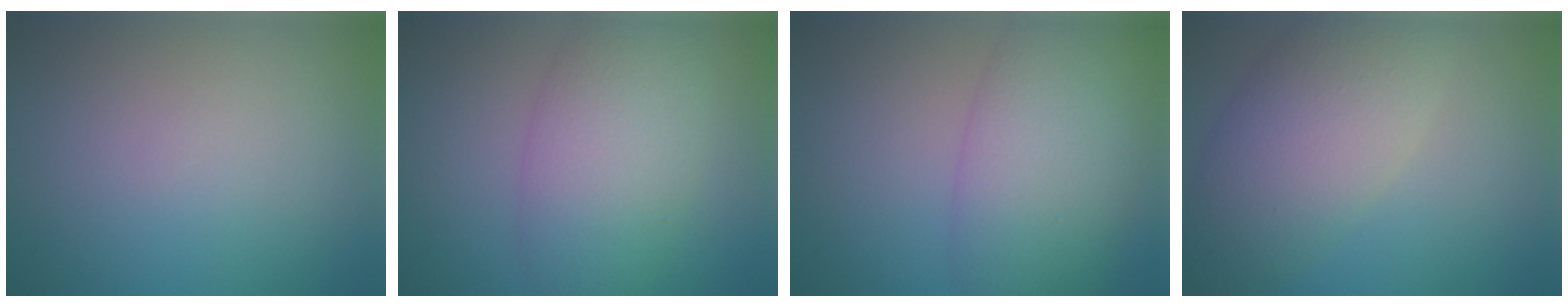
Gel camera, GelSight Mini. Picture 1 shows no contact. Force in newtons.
{"total": 6.7, "press": 6.7, "slide": 0.1}
{"total": 7.9, "press": 7.9, "slide": 0.3}
{"total": 7.6, "press": 7.5, "slide": 0.6}